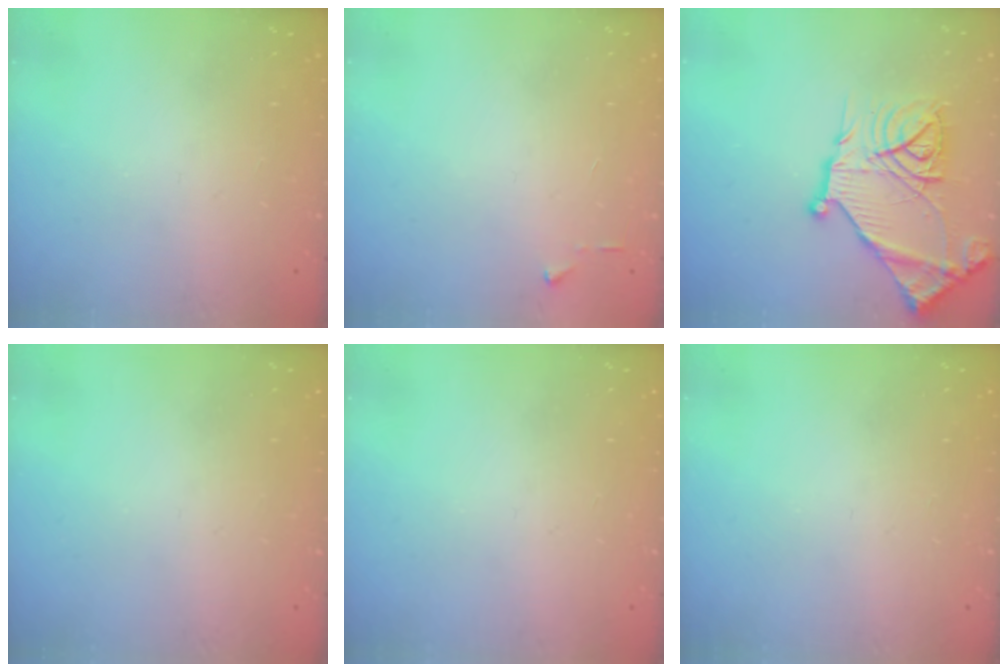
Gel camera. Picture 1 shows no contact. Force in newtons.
{"total": 3.2, "press": 3.2, "slide": 0.4}
{"total": 22.8, "press": 22.6, "slide": 2.3}
{"total": 0.0}
{"total": 0.0}
{"total": 0.0}